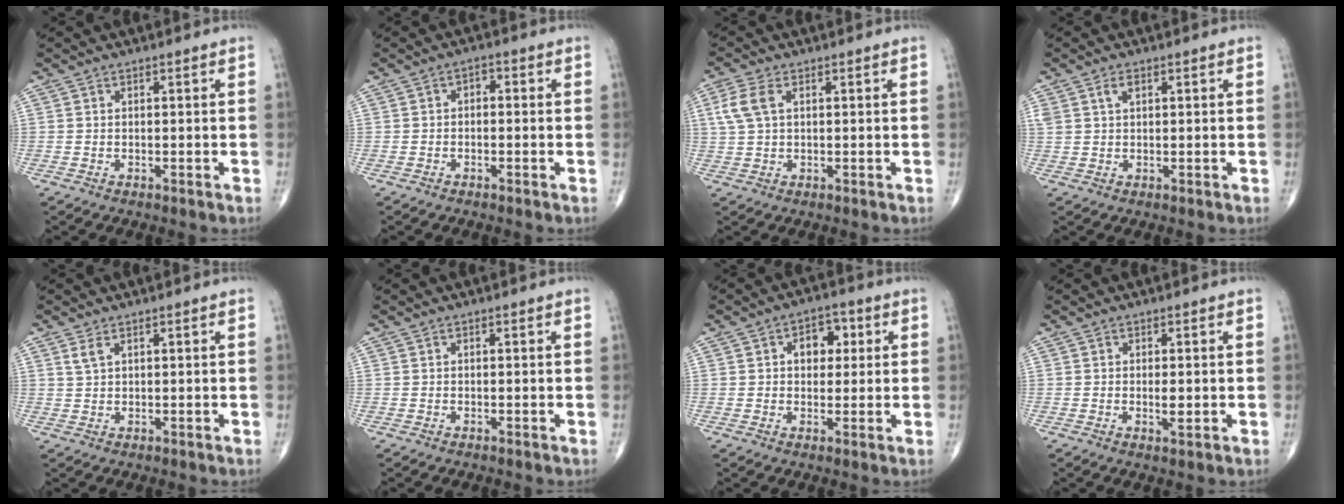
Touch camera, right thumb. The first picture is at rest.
{"total": 1.7, "force": [-0.1, 1.2, 1.2], "torque": [-0.006, 0.010, -0.011]}
{"total": 5.3, "force": [1.6, 2.9, 4.1], "torque": [-0.105, 0.012, 0.033]}
{"total": 2.5, "force": [1.2, 1.4, 1.7], "torque": [-0.036, 0.004, 0.029]}
{"total": 1.8, "force": [1.1, 0.7, 1.2], "torque": [-0.028, 0.002, 0.028]}
{"total": 0.0}
{"total": 6.1, "force": [1.5, 4.3, 4.1], "torque": [-0.023, 0.006, 0.016]}
{"total": 2.0, "force": [-0.1, 0.6, 1.9], "torque": [-0.032, -0.004, -0.002]}